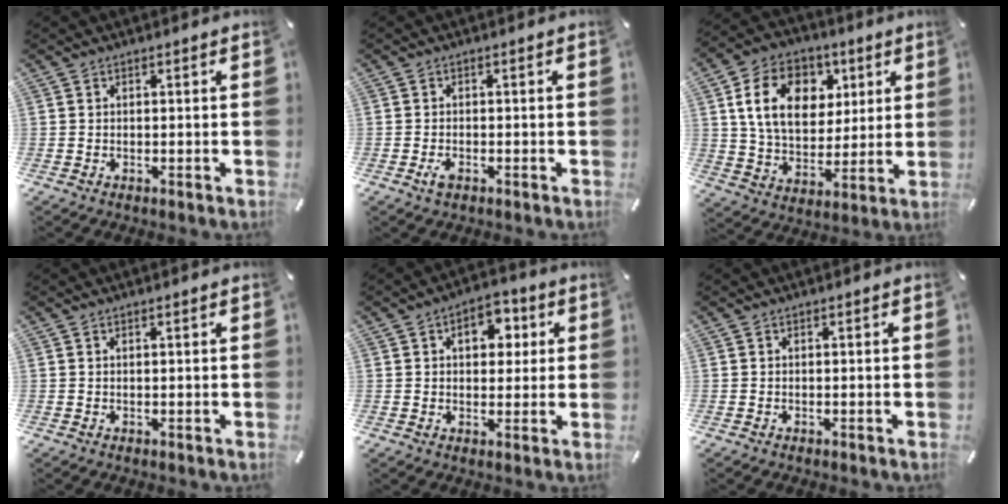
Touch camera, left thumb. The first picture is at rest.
{"total": 2.1, "force": [-1.1, 1.2, 1.3], "torque": [-0.039, -0.001, -0.023]}
{"total": 15.8, "force": [5.4, 11.9, 8.8], "torque": [-0.151, -0.001, 0.098]}
{"total": 0.5, "force": [0.3, 0.0, 0.5], "torque": [-0.008, 0.000, 0.004]}
{"total": 7.7, "force": [2.3, 5.4, 5.0], "torque": [-0.054, -0.004, 0.029]}
{"total": 0.0}